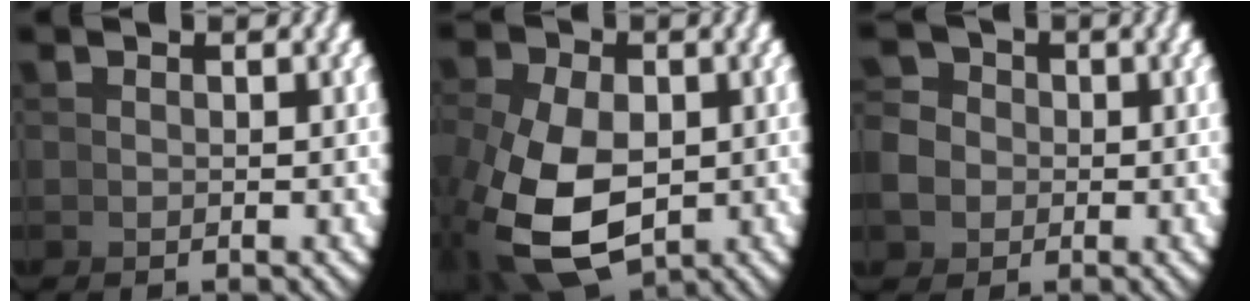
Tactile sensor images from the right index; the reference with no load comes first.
{"total": 7.1, "force": [-1.3, 4.8, 5.1], "torque": [-0.125, -0.045, 0.007]}
{"total": 5.6, "force": [0.3, 5.1, 2.3], "torque": [-0.047, -0.007, 0.002]}